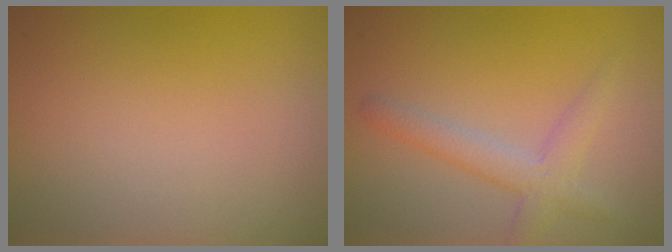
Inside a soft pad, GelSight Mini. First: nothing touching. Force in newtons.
{"total": 3.0, "press": 3.0, "slide": 0.1}